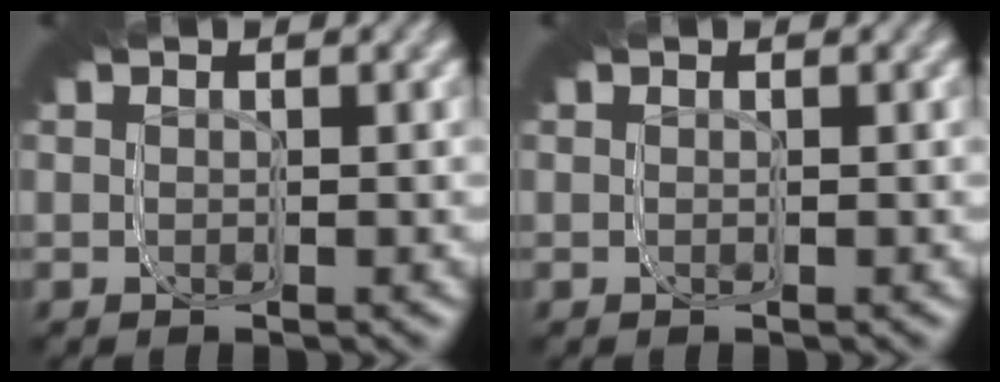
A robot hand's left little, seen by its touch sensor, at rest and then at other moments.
{"total": 0.0}